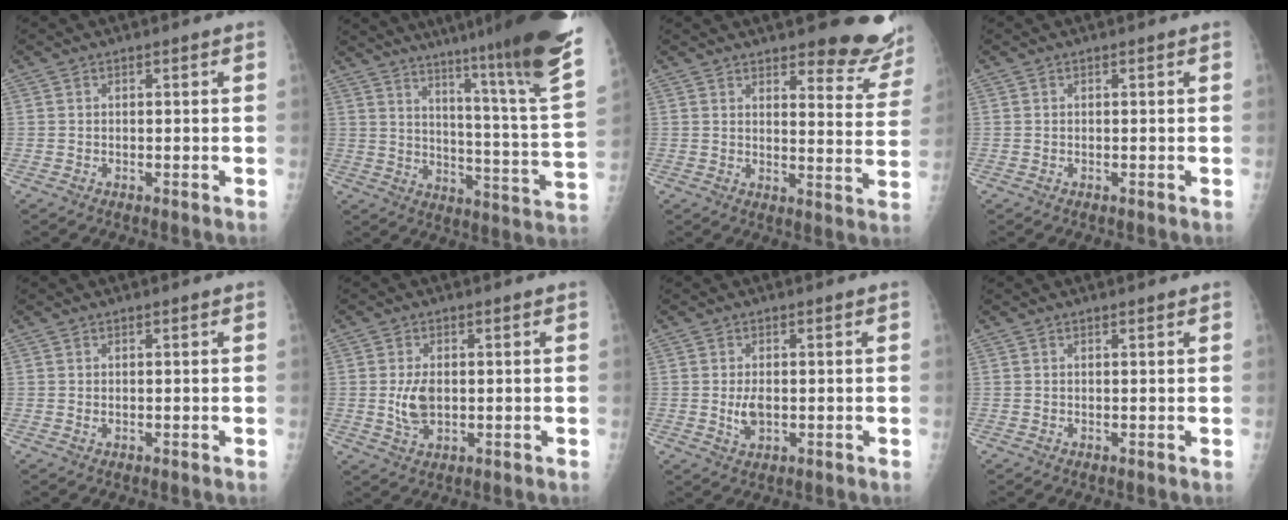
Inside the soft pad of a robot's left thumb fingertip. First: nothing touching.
{"total": 29.0, "force": [22.0, 0.5, 19.0], "torque": [-0.256, -0.146, 0.296]}
{"total": 13.6, "force": [11.5, 3.7, 6.4], "torque": [-0.034, -0.085, 0.127]}
{"total": 0.0}
{"total": 0.9, "force": [0.5, 0.3, 0.7], "torque": [-0.015, 0.001, 0.011]}
{"total": 5.0, "force": [0.3, 2.8, 4.1], "torque": [-0.080, -0.008, 0.013]}
{"total": 3.4, "force": [0.2, 1.7, 2.9], "torque": [-0.054, -0.008, 0.010]}
{"total": 0.9, "force": [0.8, 0.1, 0.5], "torque": [-0.005, -0.002, 0.013]}